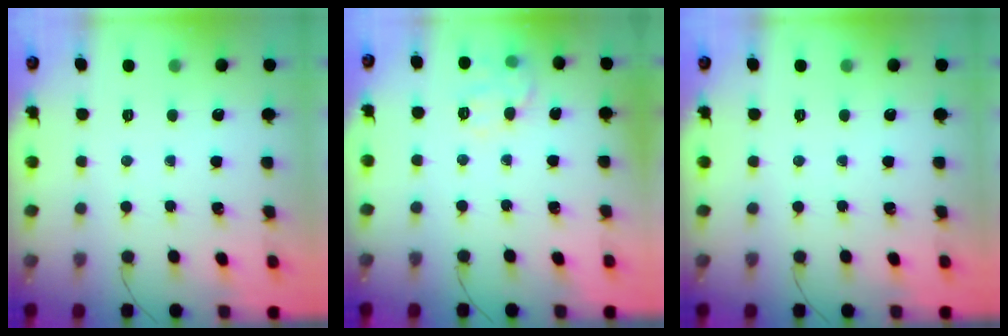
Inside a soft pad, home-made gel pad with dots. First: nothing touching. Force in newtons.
{"total": 10.3, "press": 10.3, "slide": 0.3}
{"total": 0.0}